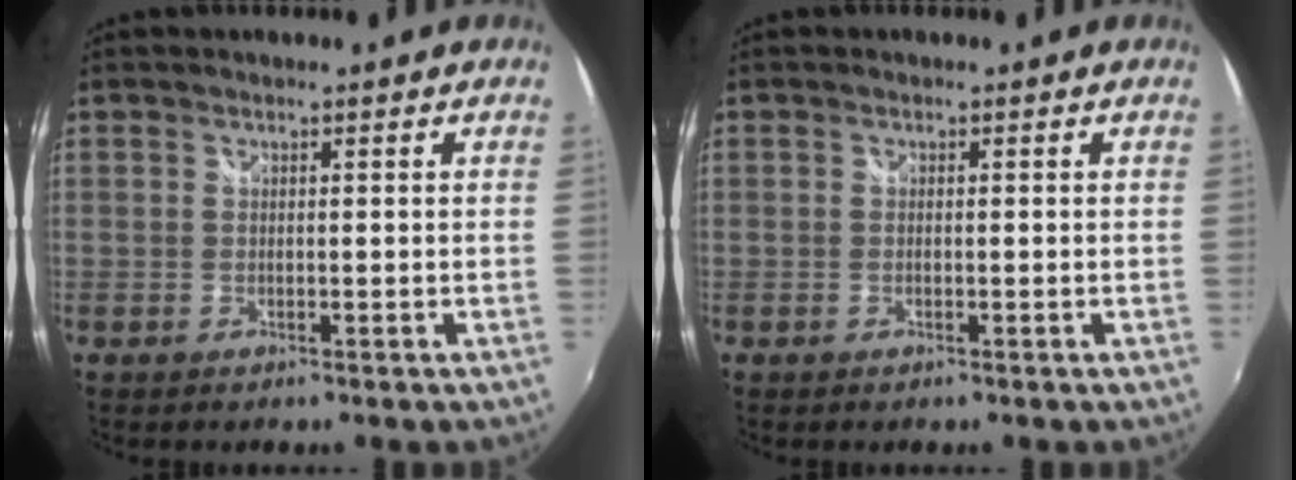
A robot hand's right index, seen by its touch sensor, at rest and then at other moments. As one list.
[{"total": 0.5, "force": [-0.1, 0.3, 0.5], "torque": [-0.012, 0.000, -0.005]}]